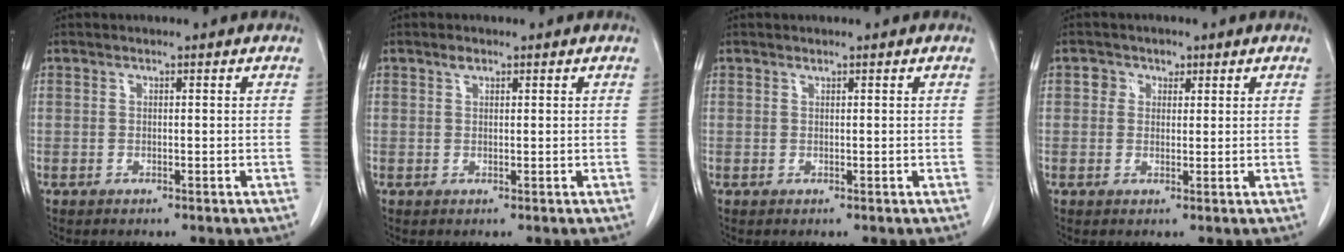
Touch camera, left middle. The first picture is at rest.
{"total": 0.9, "force": [0.7, 0.5, 0.5], "torque": [-0.011, 0.001, 0.011]}
{"total": 0.0}
{"total": 2.2, "force": [0.9, 1.9, 0.4], "torque": [-0.002, 0.002, 0.010]}